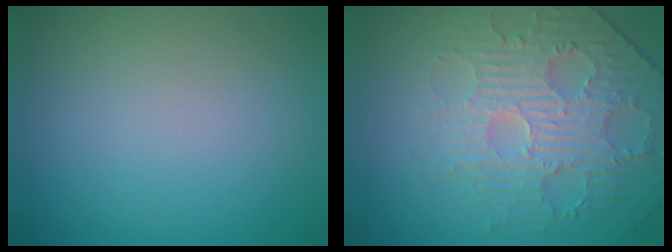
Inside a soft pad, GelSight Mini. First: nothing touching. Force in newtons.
{"total": 4.4, "press": 4.0, "slide": 1.7}